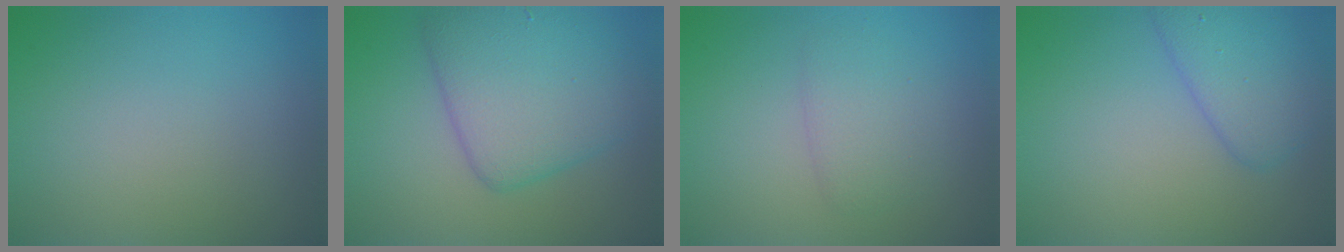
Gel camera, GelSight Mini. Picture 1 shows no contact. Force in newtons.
{"total": 6.5, "press": 6.5, "slide": 0.3}
{"total": 2.4, "press": 2.4, "slide": 0.1}
{"total": 3.6, "press": 3.6, "slide": 0.2}